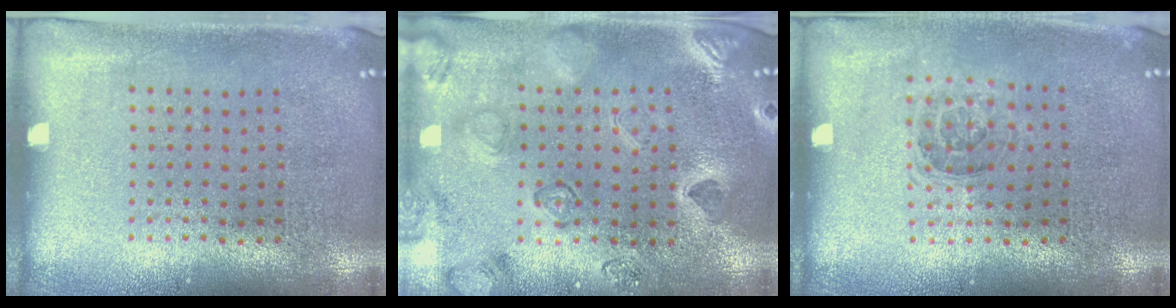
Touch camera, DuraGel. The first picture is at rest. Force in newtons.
{"total": 2.3, "press": 2.3, "slide": 0.6}
{"total": 1.1, "press": 1.0, "slide": 0.6}